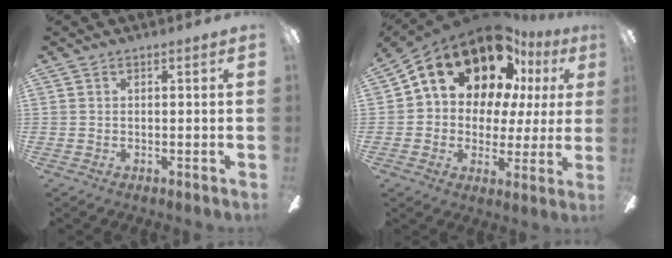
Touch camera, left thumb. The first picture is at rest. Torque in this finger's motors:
{"motor_torque": [0.42, 1.82, 2.40, -0.37, 0.62]}